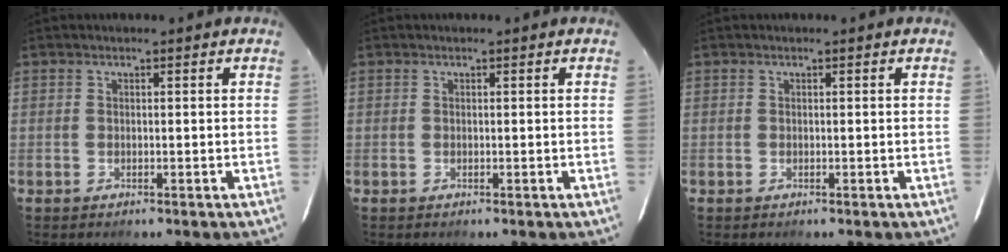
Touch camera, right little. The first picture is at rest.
{"total": 0.0}
{"total": 0.0}